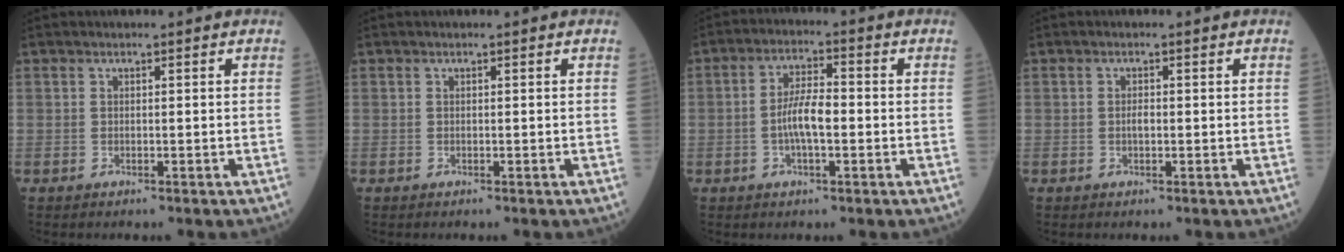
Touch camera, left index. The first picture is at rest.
{"total": 0.0}
{"total": 6.0, "force": [-1.0, 1.7, 5.6], "torque": [-0.117, 0.008, -0.023]}
{"total": 1.3, "force": [-0.1, 0.5, 1.2], "torque": [-0.023, 0.002, -0.002]}